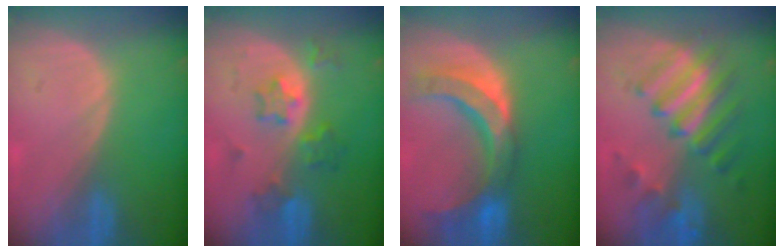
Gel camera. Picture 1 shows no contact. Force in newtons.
{"total": 5.7, "press": 5.4, "slide": 1.8}
{"total": 10.8, "press": 9.4, "slide": 5.3}
{"total": 8.7, "press": 8.3, "slide": 2.4}